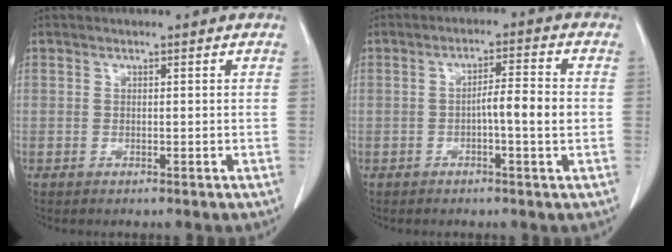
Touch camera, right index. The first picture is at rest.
{"total": 5.2, "force": [-0.8, 0.1, 5.1], "torque": [-0.079, 0.009, -0.013]}